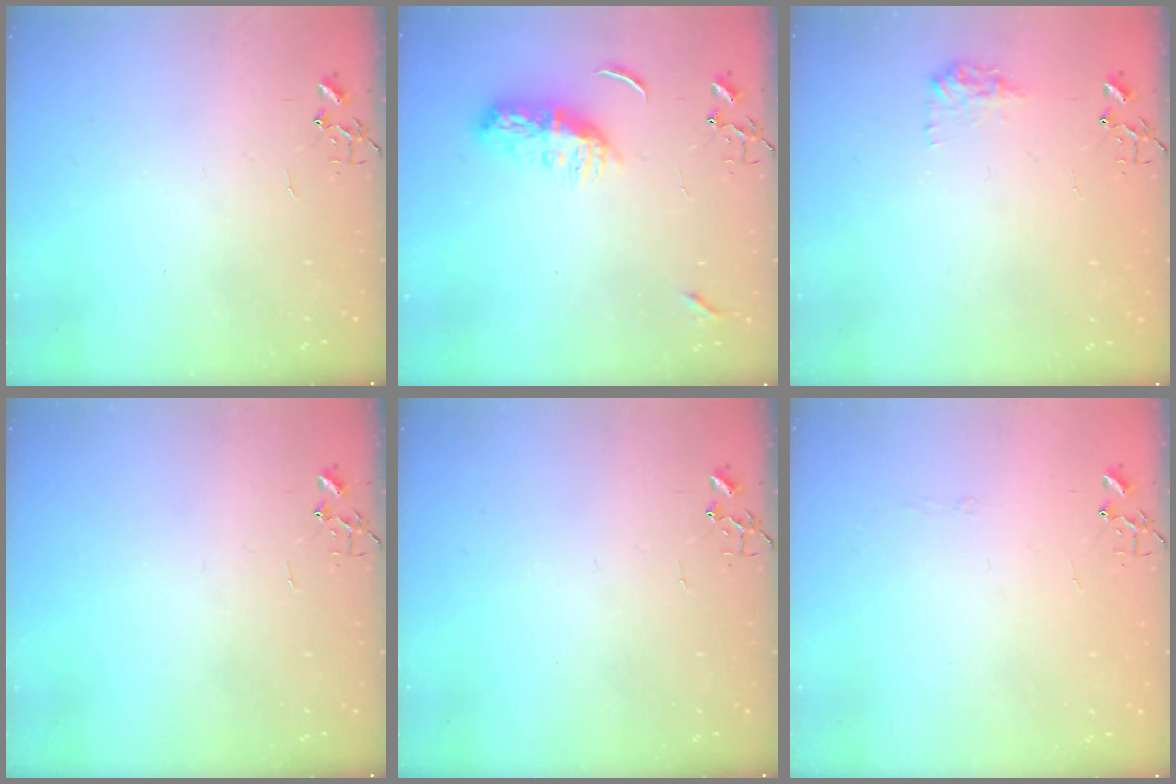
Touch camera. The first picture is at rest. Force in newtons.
{"total": 9.6, "press": 9.6, "slide": 0.5}
{"total": 8.7, "press": 8.7, "slide": 0.4}
{"total": 0.0}
{"total": 0.0}
{"total": 2.6, "press": 2.6, "slide": 0.5}